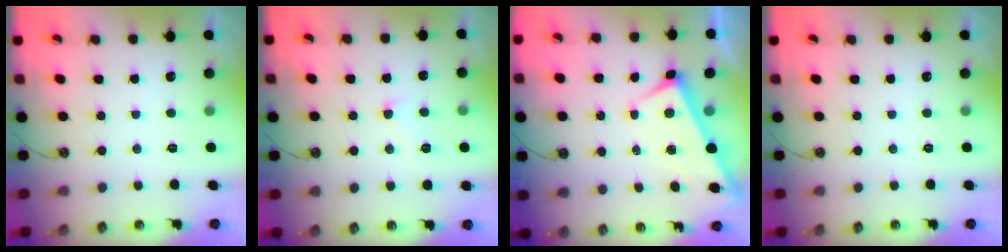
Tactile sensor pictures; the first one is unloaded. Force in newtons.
{"total": 1.1, "press": 1.0, "slide": 0.4}
{"total": 3.3, "press": 3.3, "slide": 0.0}
{"total": 0.0}